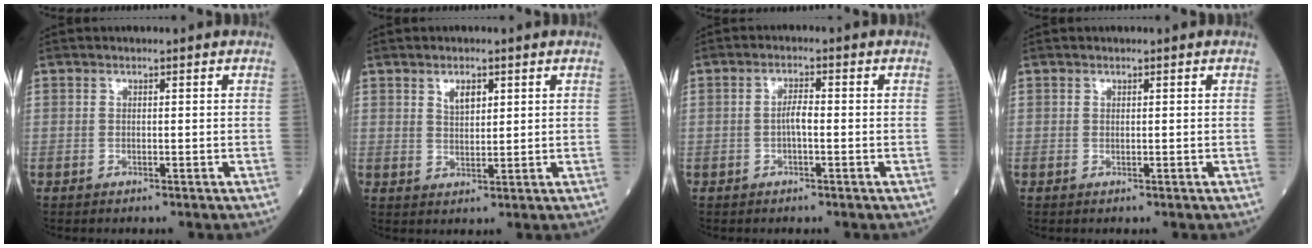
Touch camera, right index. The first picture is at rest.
{"total": 2.7, "force": [1.5, 1.1, 2.0], "torque": [-0.039, 0.002, 0.033]}
{"total": 2.3, "force": [-0.4, 0.4, 2.2], "torque": [-0.040, 0.005, -0.006]}
{"total": 0.0}